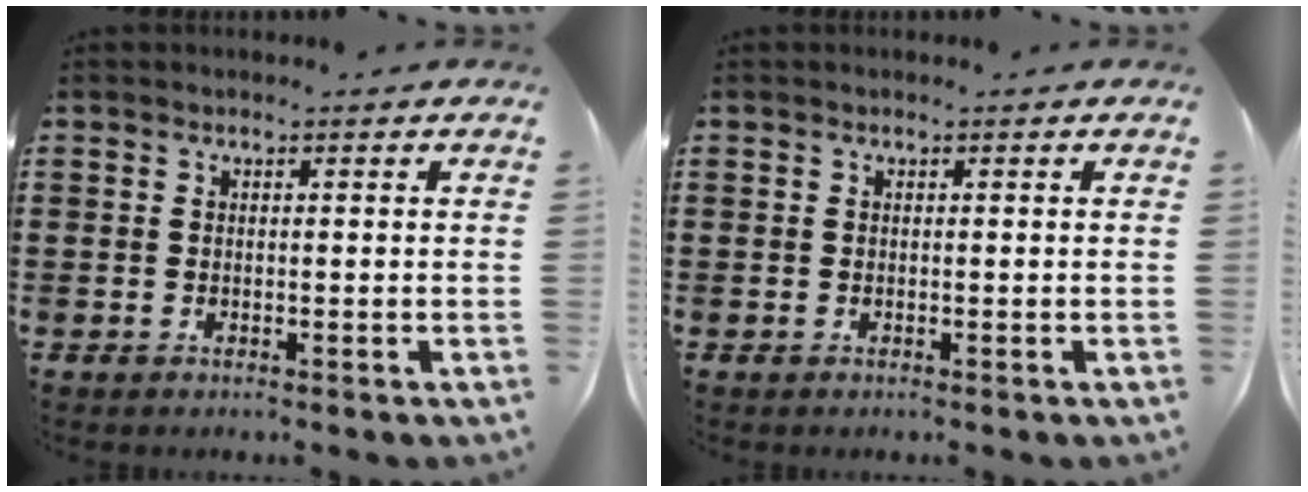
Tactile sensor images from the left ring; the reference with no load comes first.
{"total": 0.0}